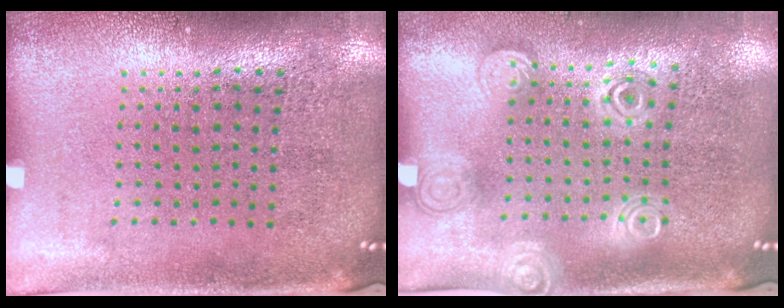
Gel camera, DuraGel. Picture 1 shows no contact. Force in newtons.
{"total": 1.5, "press": 1.4, "slide": 0.7}